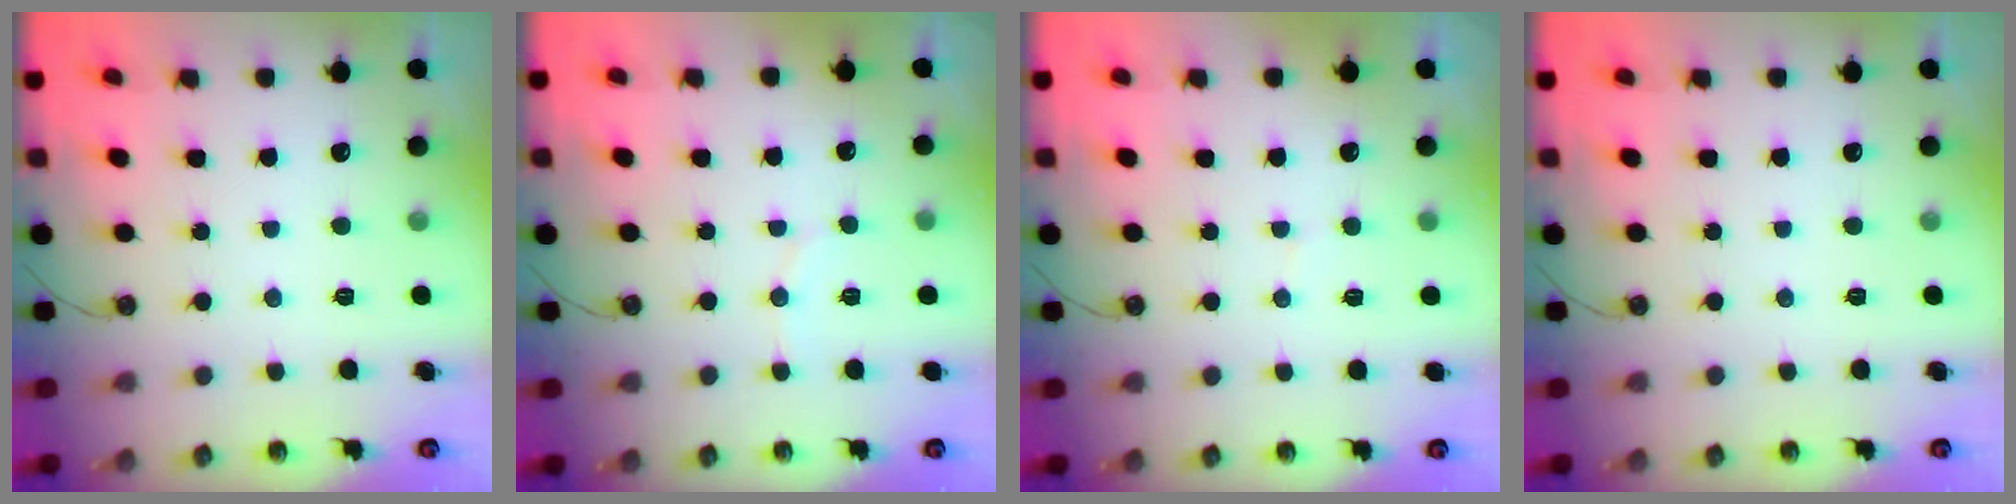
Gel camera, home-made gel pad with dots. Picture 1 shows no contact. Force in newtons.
{"total": 4.6, "press": 4.5, "slide": 0.9}
{"total": 4.1, "press": 4.0, "slide": 1.0}
{"total": 0.0}